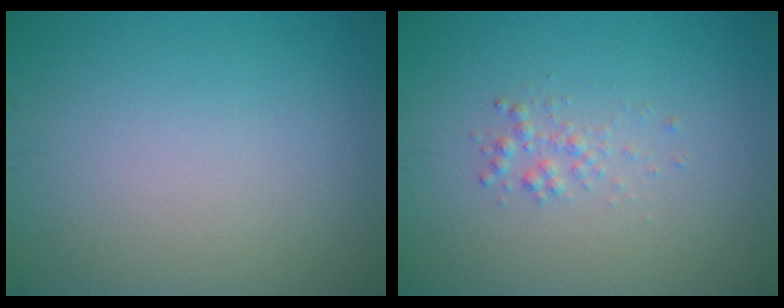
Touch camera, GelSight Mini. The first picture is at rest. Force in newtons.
{"total": 1.1, "press": 1.1, "slide": 0.1}